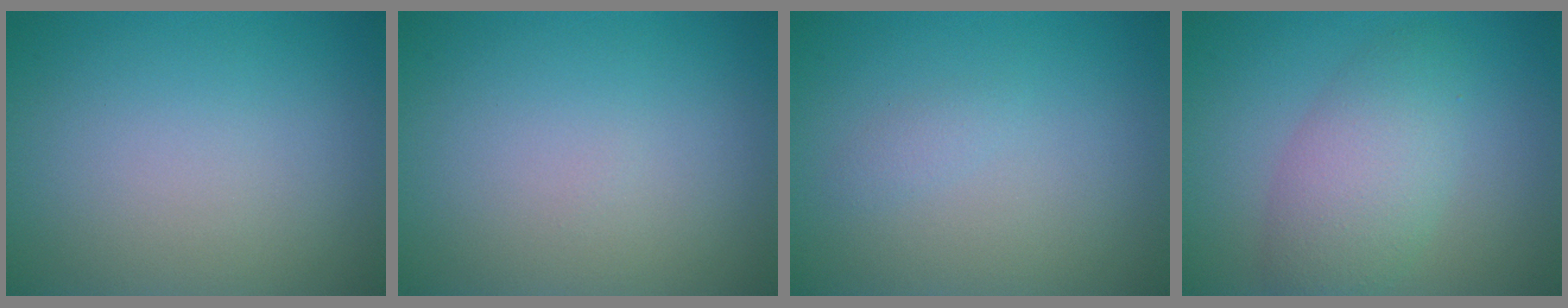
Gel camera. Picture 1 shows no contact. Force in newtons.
{"total": 0.0}
{"total": 0.7, "press": 0.7, "slide": 0.0}
{"total": 4.7, "press": 4.7, "slide": 0.1}